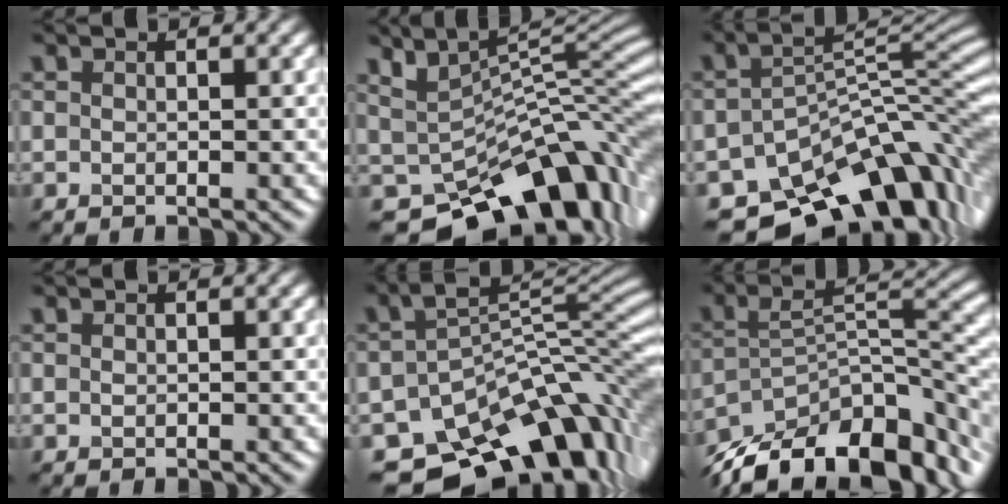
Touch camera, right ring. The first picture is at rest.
{"total": 10.6, "force": [-3.8, 5.7, 8.1], "torque": [-0.133, -0.007, -0.052]}
{"total": 13.0, "force": [-8.8, 6.2, 7.4], "torque": [-0.114, -0.013, -0.130]}
{"total": 0.0}
{"total": 13.8, "force": [-7.9, 7.3, 8.5], "torque": [-0.144, -0.006, -0.116]}
{"total": 13.6, "force": [-9.6, 5.4, 7.9], "torque": [-0.130, 0.008, -0.167]}